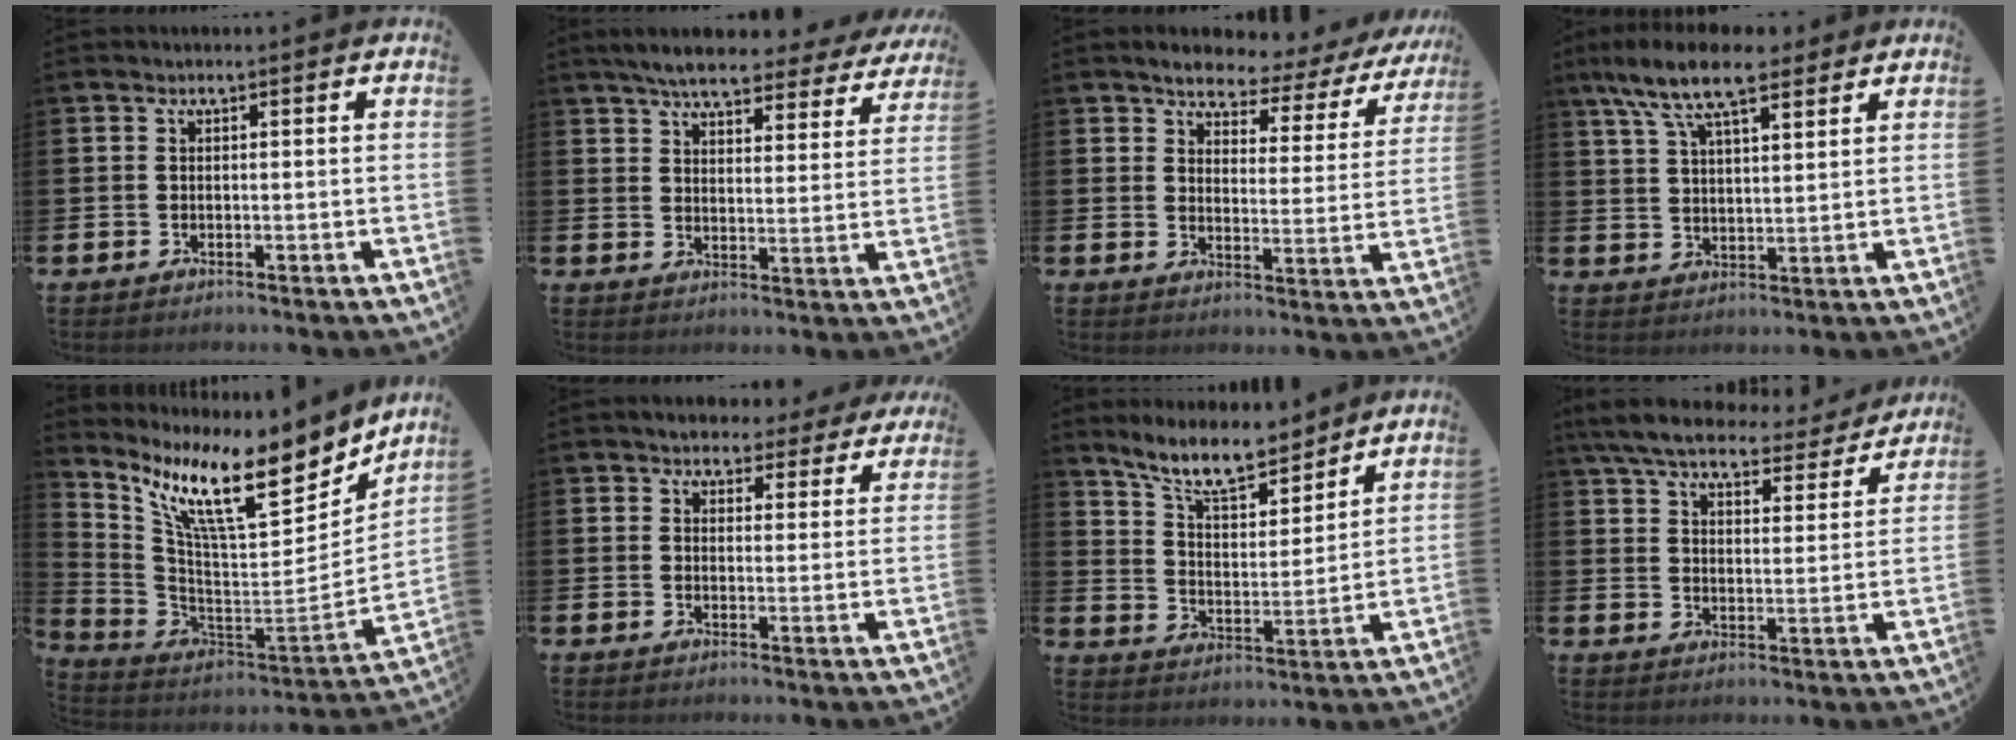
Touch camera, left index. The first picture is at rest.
{"total": 6.3, "force": [5.9, 0.8, 2.1], "torque": [-0.059, -0.030, 0.101]}
{"total": 3.9, "force": [3.7, 1.1, 1.0], "torque": [-0.037, -0.035, 0.051]}
{"total": 9.7, "force": [7.9, 2.8, 5.0], "torque": [-0.113, -0.019, 0.143]}
{"total": 12.3, "force": [7.8, 3.5, 8.9], "torque": [-0.178, -0.053, 0.130]}
{"total": 4.2, "force": [3.8, 1.8, 0.3], "torque": [-0.010, -0.023, 0.064]}
{"total": 9.3, "force": [8.2, 2.3, 3.5], "torque": [-0.094, -0.046, 0.148]}
{"total": 7.0, "force": [6.4, 1.6, 2.4], "torque": [-0.075, -0.036, 0.111]}